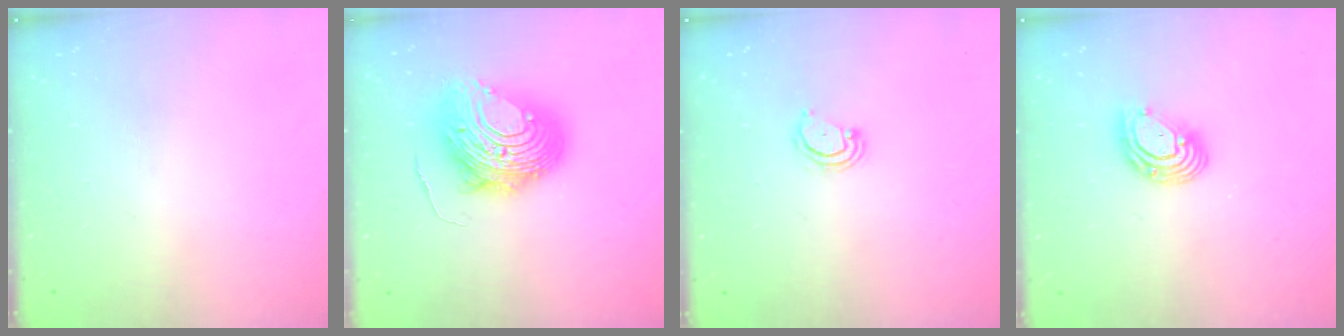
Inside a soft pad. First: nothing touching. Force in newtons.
{"total": 14.9, "press": 14.8, "slide": 1.3}
{"total": 3.7, "press": 3.7, "slide": 0.3}
{"total": 9.6, "press": 9.4, "slide": 1.9}